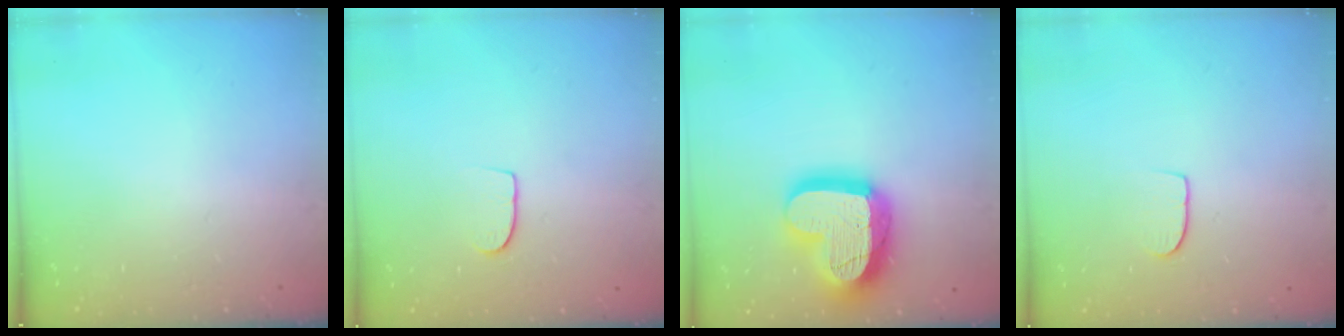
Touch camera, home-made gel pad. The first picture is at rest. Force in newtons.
{"total": 6.8, "press": 6.8, "slide": 0.6}
{"total": 23.3, "press": 23.3, "slide": 1.9}
{"total": 6.1, "press": 6.1, "slide": 0.4}